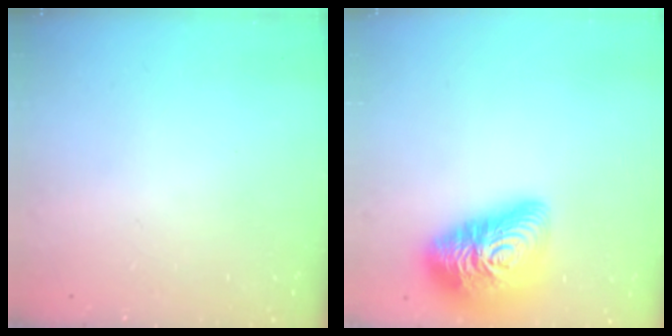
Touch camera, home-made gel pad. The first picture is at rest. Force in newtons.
{"total": 23.0, "press": 23.0, "slide": 1.5}